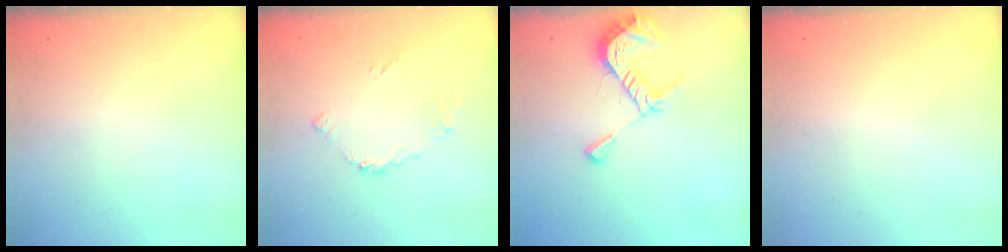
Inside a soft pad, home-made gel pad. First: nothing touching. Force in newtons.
{"total": 5.1, "press": 5.0, "slide": 0.2}
{"total": 12.2, "press": 12.1, "slide": 1.0}
{"total": 1.9, "press": 1.9, "slide": 0.1}